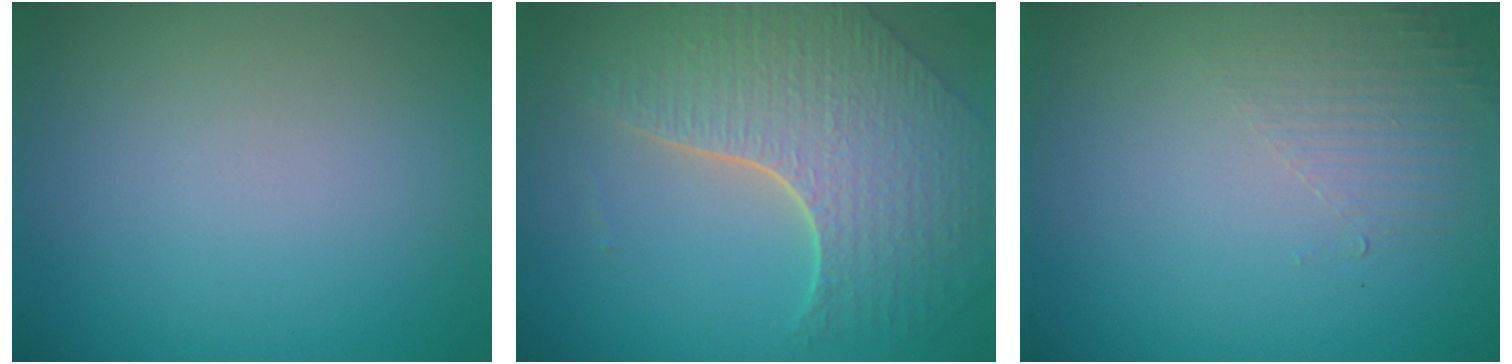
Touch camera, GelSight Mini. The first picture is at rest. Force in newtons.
{"total": 7.7, "press": 5.5, "slide": 5.4}
{"total": 1.6, "press": 0.4, "slide": 1.5}